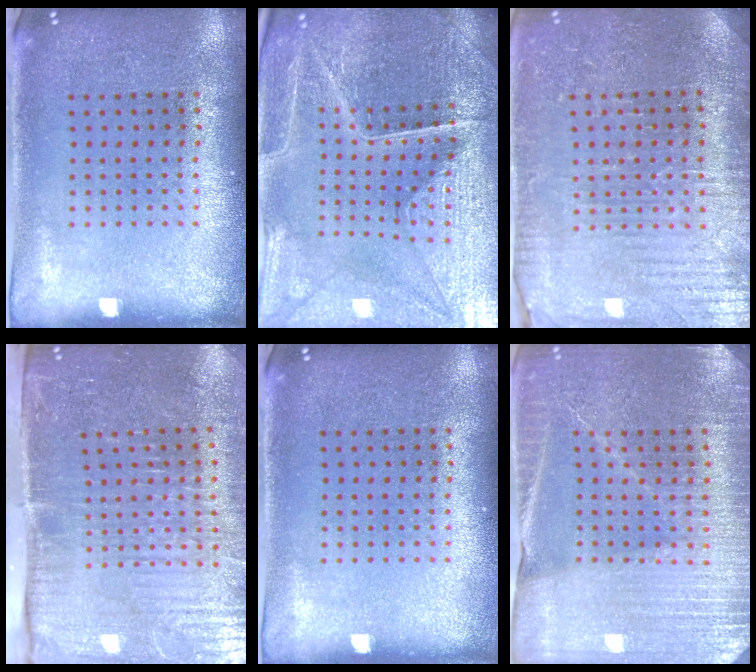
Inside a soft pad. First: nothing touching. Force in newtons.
{"total": 4.5, "press": 4.3, "slide": 1.1}
{"total": 3.7, "press": 3.6, "slide": 0.9}
{"total": 5.3, "press": 4.5, "slide": 2.7}
{"total": 0.0}
{"total": 3.7, "press": 3.5, "slide": 1.0}